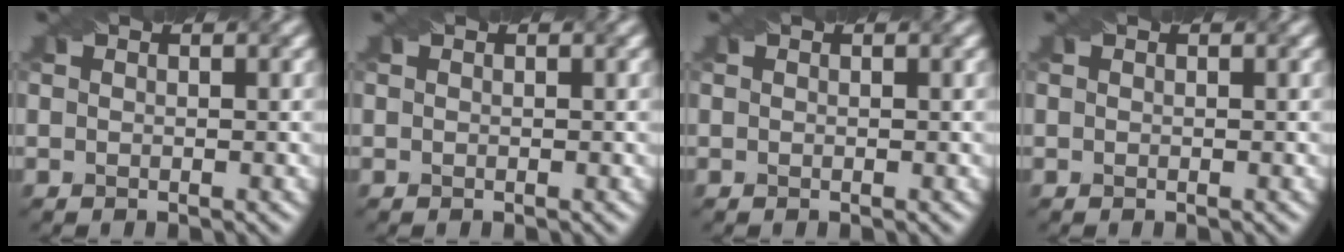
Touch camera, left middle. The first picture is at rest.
{"total": 0.0}
{"total": 0.0}
{"total": 0.0}